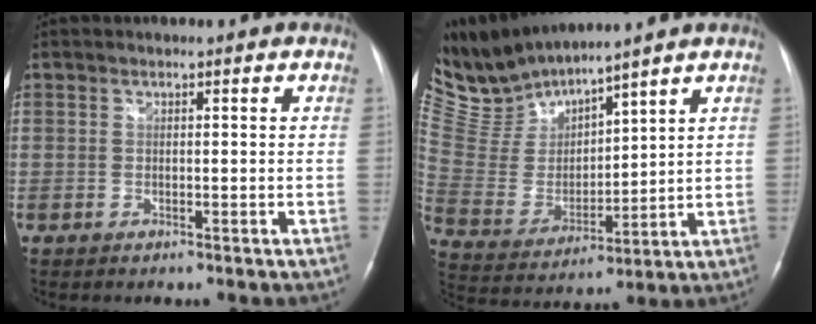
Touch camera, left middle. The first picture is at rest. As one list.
[{"total": 10.0, "force": [9.9, 0.3, 1.1], "torque": [-0.059, 0.005, 0.226]}]